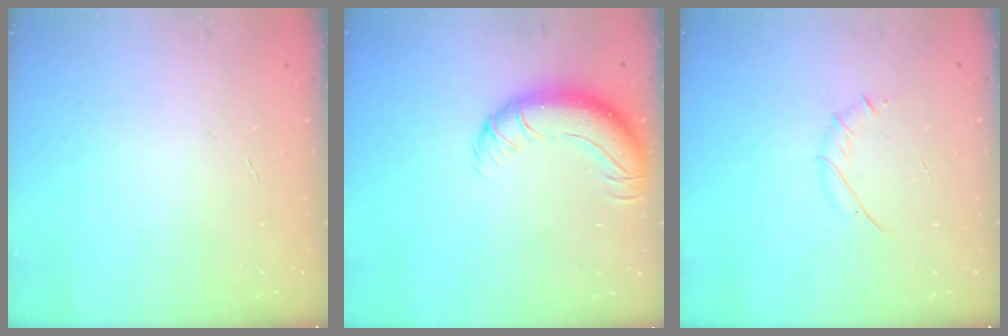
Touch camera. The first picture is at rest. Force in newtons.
{"total": 11.2, "press": 10.8, "slide": 2.9}
{"total": 3.9, "press": 3.8, "slide": 1.0}